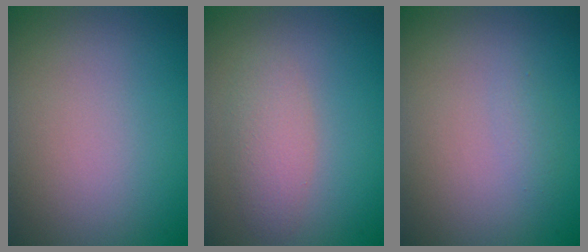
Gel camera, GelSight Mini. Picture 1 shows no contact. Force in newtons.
{"total": 2.5, "press": 2.5, "slide": 0.2}
{"total": 0.7, "press": 0.7, "slide": 0.0}